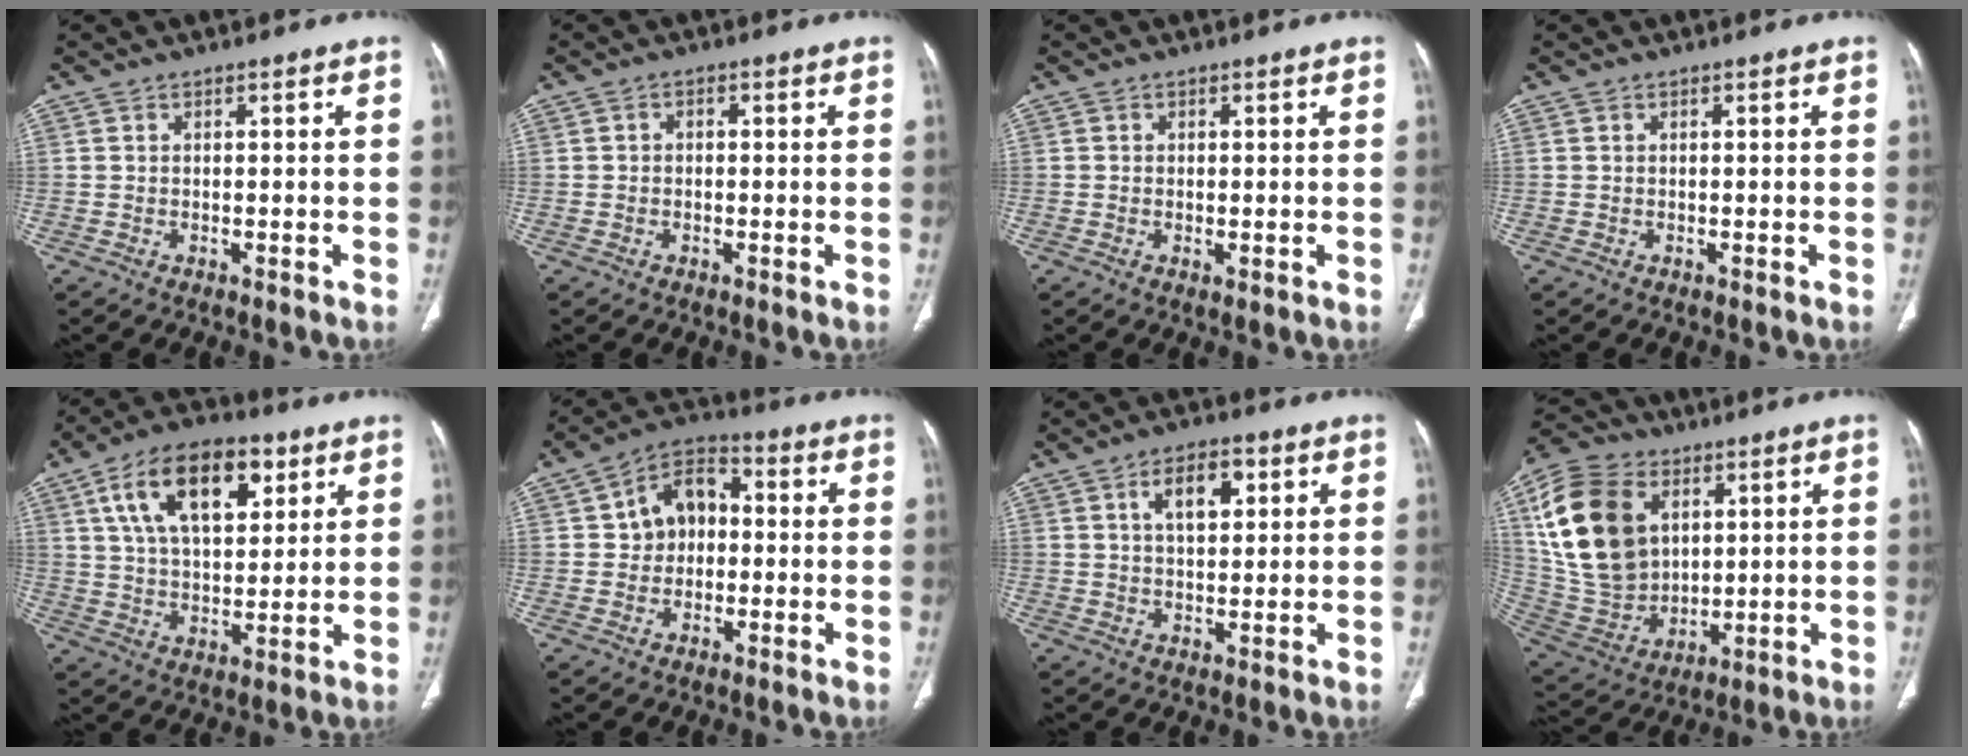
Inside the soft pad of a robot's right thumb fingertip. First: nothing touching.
{"total": 0.9, "force": [-0.1, 0.8, 0.5], "torque": [-0.003, 0.003, -0.006]}
{"total": 0.9, "force": [-0.2, 0.3, 0.8], "torque": [-0.019, -0.005, -0.002]}
{"total": 0.0}
{"total": 18.0, "force": [7.6, 9.6, 13.1], "torque": [-0.188, -0.011, 0.130]}
{"total": 9.4, "force": [0.8, 7.0, 6.2], "torque": [-0.072, 0.027, 0.001]}
{"total": 7.3, "force": [2.6, 3.9, 5.6], "torque": [-0.075, -0.002, 0.043]}
{"total": 21.1, "force": [6.3, 14.8, 13.7], "torque": [-0.259, -0.013, 0.132]}